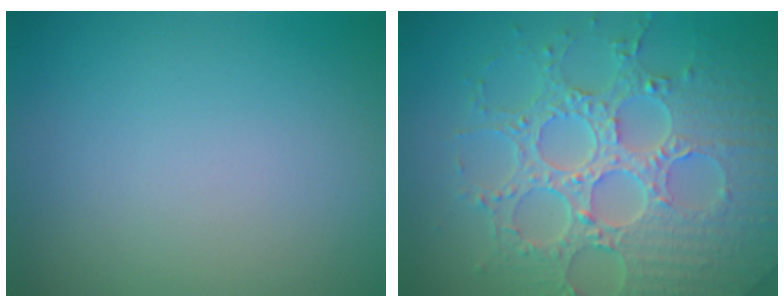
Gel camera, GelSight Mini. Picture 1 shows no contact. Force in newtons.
{"total": 8.1, "press": 6.0, "slide": 5.4}